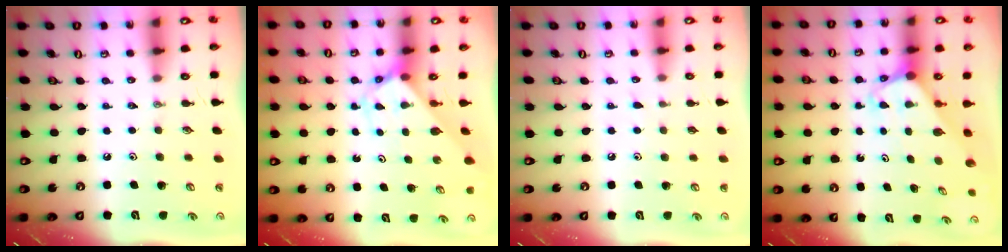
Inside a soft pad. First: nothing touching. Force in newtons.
{"total": 2.7, "press": 2.7, "slide": 0.2}
{"total": 3.4, "press": 3.4, "slide": 0.3}
{"total": 2.2, "press": 2.2, "slide": 0.1}